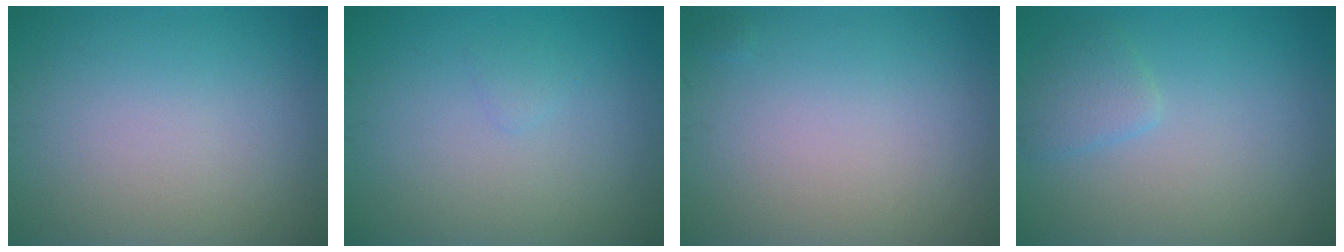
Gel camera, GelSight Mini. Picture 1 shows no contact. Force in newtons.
{"total": 0.5, "press": 0.5, "slide": 0.1}
{"total": 0.0}
{"total": 1.8, "press": 1.8, "slide": 0.2}